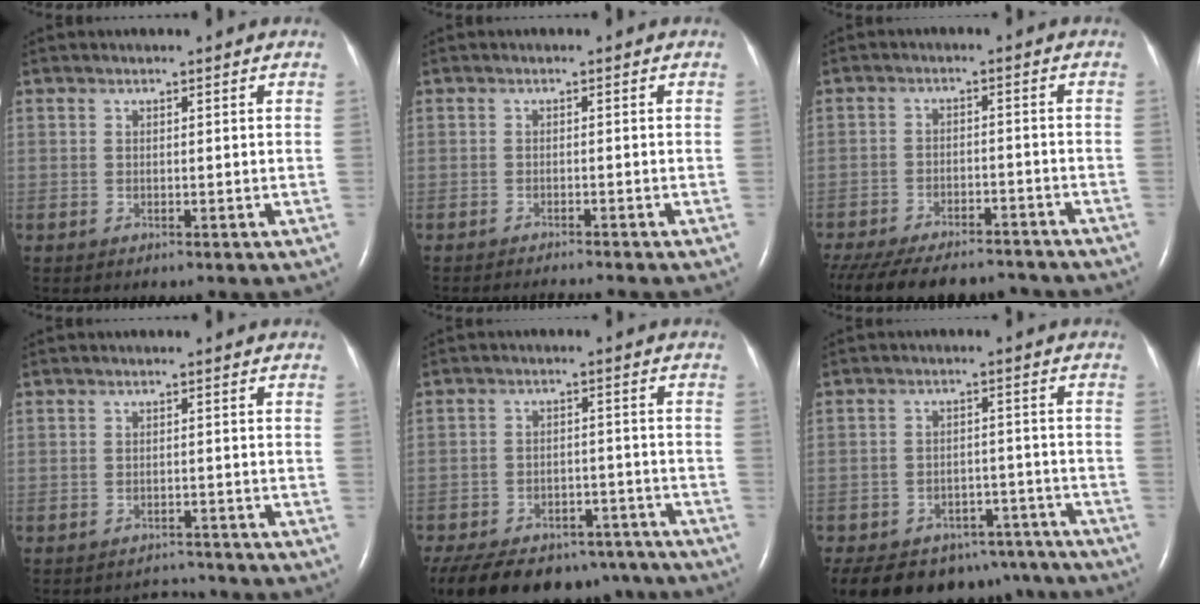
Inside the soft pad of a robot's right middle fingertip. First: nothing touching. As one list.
[{"total": 4.4, "force": [-4.1, -0.4, 1.5], "torque": [-0.016, -0.010, -0.057]}, {"total": 19.7, "force": [-16.7, 6.6, 8.2], "torque": [-0.208, -0.030, -0.236]}, {"total": 2.5, "force": [-2.3, 0.1, -0.9], "torque": [0.009, -0.003, -0.031]}, {"total": 23.2, "force": [-17.9, 11.2, 9.6], "torque": [-0.216, -0.018, -0.239]}, {"total": 17.9, "force": [-14.1, 9.3, 5.9], "torque": [-0.117, 0.008, -0.176]}]